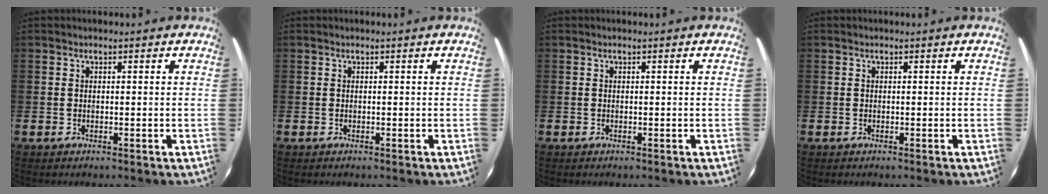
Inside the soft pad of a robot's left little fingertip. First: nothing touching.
{"total": 0.0}
{"total": 0.0}
{"total": 0.0}